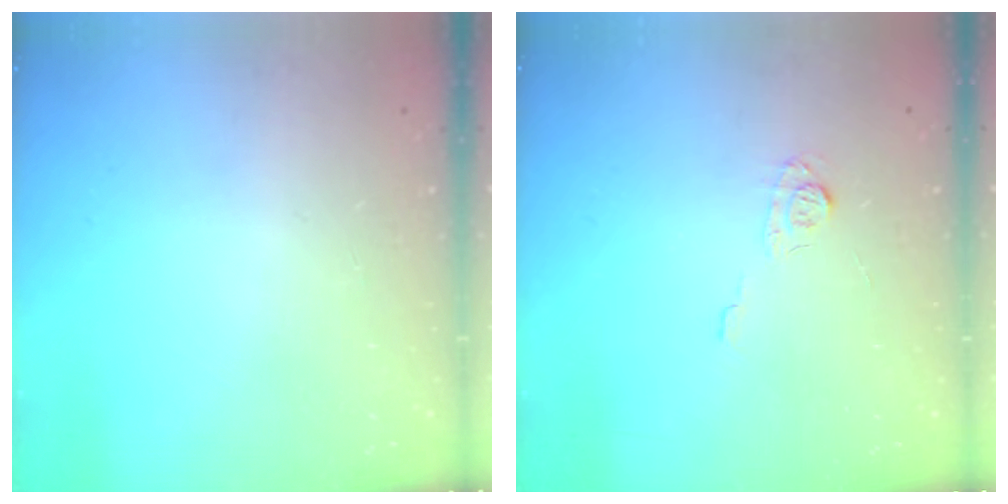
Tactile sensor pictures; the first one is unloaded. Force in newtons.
{"total": 5.8, "press": 5.7, "slide": 0.8}